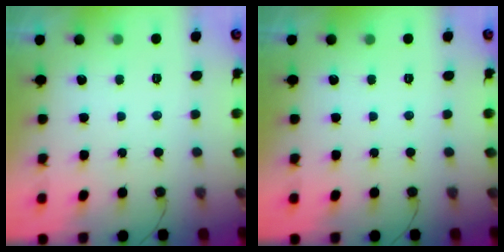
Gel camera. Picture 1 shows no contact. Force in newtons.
{"total": 0.0}